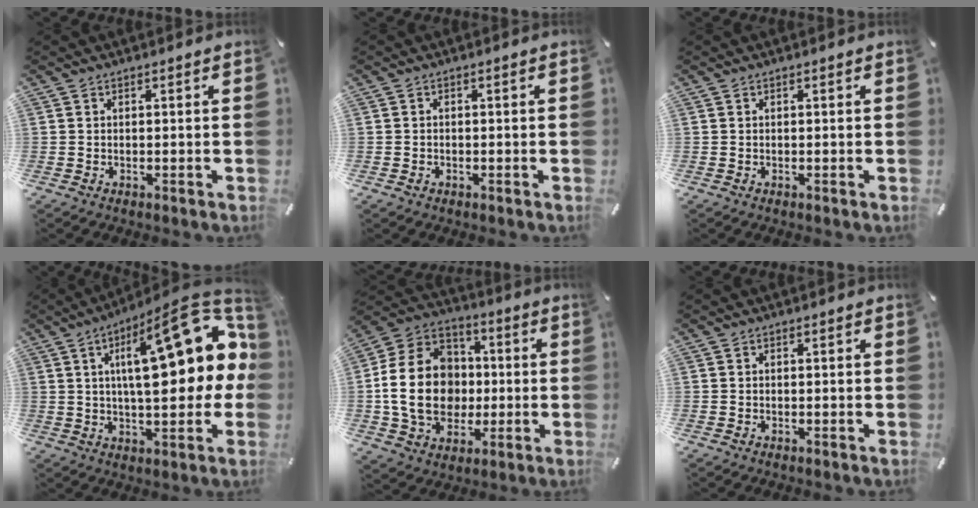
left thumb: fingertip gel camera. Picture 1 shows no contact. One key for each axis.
{"total": 0.8, "fx": -0.4, "fy": 0.6, "fz": 0.2, "tx": -0.004, "ty": 0.003, "tz": -0.011}
{"total": 0.0}
{"total": 25.4, "fx": 6.2, "fy": 9.8, "fz": 22.6, "tx": -0.329, "ty": -0.034, "tz": 0.096}
{"total": 19.6, "fx": -1.5, "fy": 15.9, "fz": 11.5, "tx": -0.249, "ty": 0.019, "tz": -0.025}
{"total": 0.0}